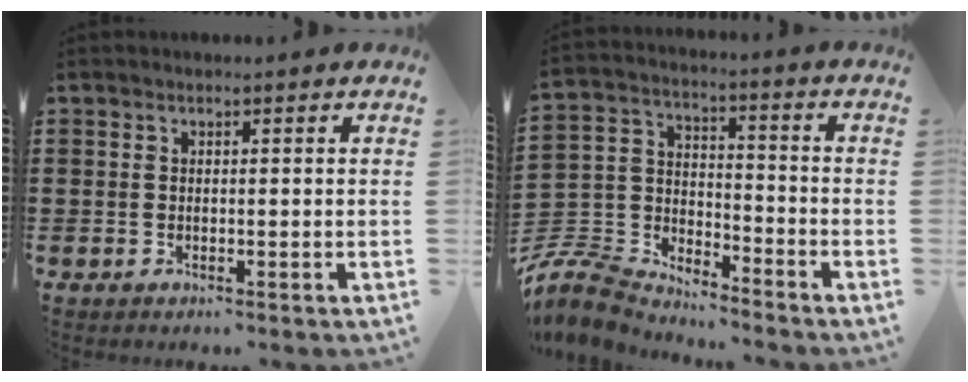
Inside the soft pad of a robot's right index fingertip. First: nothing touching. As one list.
[{"total": 7.7, "force": [-7.3, 2.0, 1.5], "torque": [-0.066, -0.003, -0.156]}]